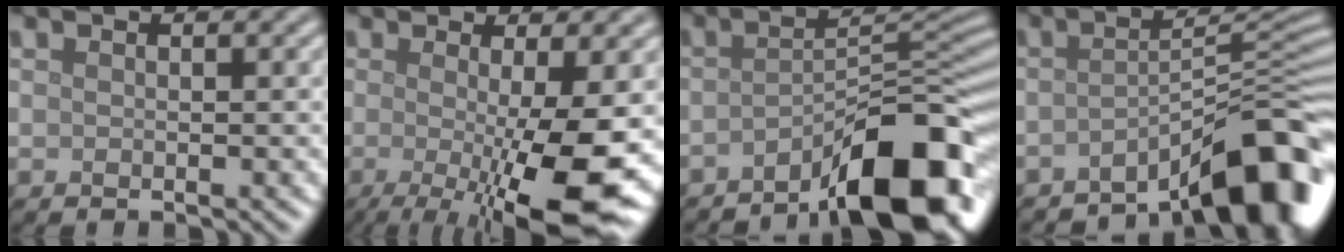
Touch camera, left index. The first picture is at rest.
{"total": 11.8, "force": [-2.3, 2.7, 11.3], "torque": [-0.155, -0.024, -0.030]}
{"total": 10.2, "force": [-6.0, 2.6, 7.8], "torque": [-0.102, 0.014, -0.101]}
{"total": 9.9, "force": [-6.0, 2.2, 7.5], "torque": [-0.086, 0.016, -0.102]}